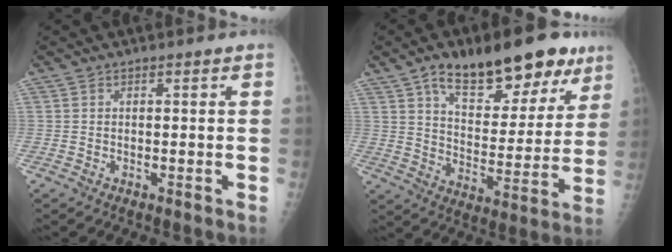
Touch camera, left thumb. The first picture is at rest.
{"total": 21.3, "force": [13.1, 9.9, 13.6], "torque": [-0.151, -0.042, 0.202]}